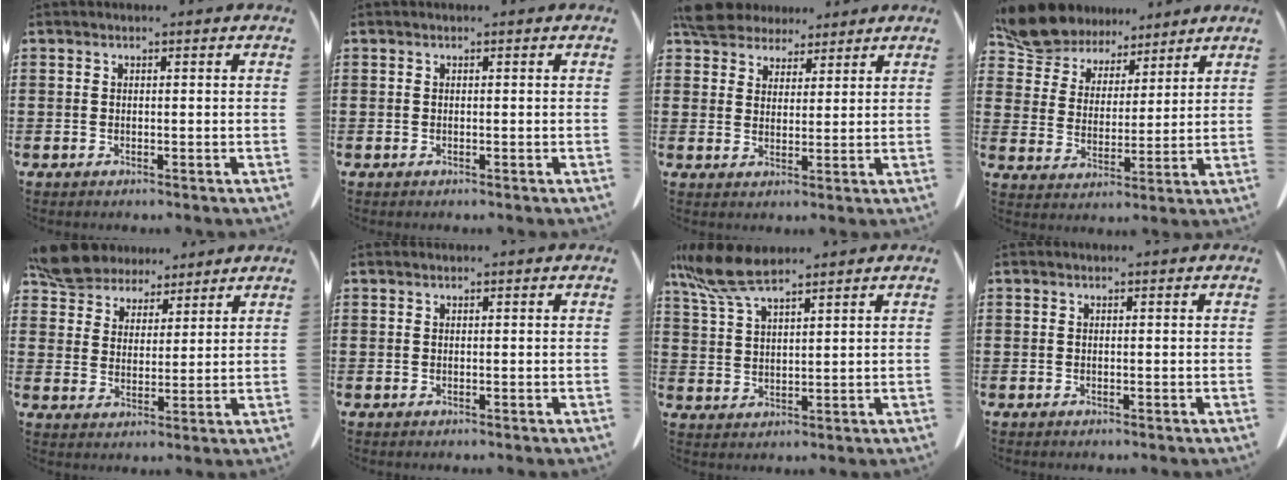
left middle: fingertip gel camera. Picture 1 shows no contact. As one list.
[{"total": 0.0}, {"total": 5.8, "force": [5.1, 2.4, 1.3], "torque": [-0.048, -0.001, 0.098]}, {"total": 9.0, "force": [8.2, 3.4, 1.5], "torque": [-0.077, -0.039, 0.156]}, {"total": 7.6, "force": [6.9, 3.0, 1.4], "torque": [-0.062, -0.017, 0.132]}, {"total": 0.0}, {"total": 8.1, "force": [6.0, 1.9, 5.0], "torque": [-0.127, -0.013, 0.110]}, {"total": 0.0}]